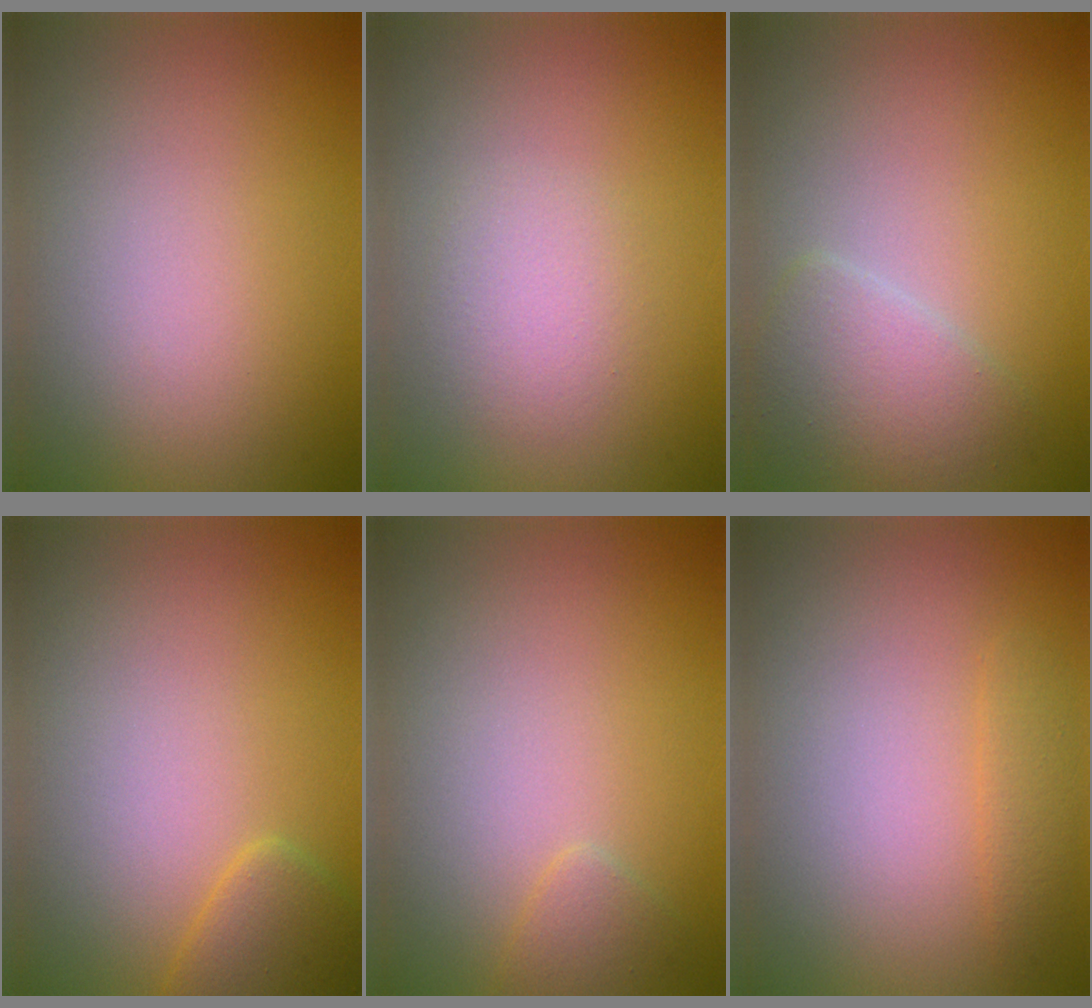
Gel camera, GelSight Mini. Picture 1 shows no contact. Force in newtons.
{"total": 2.0, "press": 2.0, "slide": 0.0}
{"total": 3.1, "press": 3.1, "slide": 0.2}
{"total": 2.3, "press": 2.3, "slide": 0.2}
{"total": 1.2, "press": 1.2, "slide": 0.1}
{"total": 1.3, "press": 1.3, "slide": 0.1}